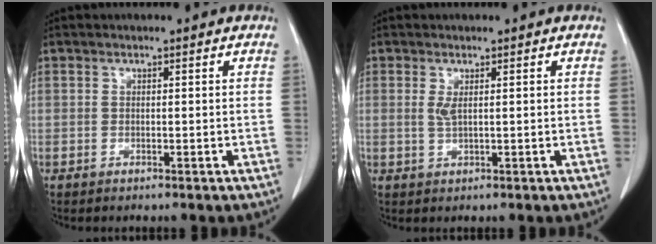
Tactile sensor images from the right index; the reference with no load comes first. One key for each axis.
{"total": 1.6, "fx": 0.4, "fy": 0.2, "fz": 1.5, "tx": -0.036, "ty": -0.004, "tz": 0.012}